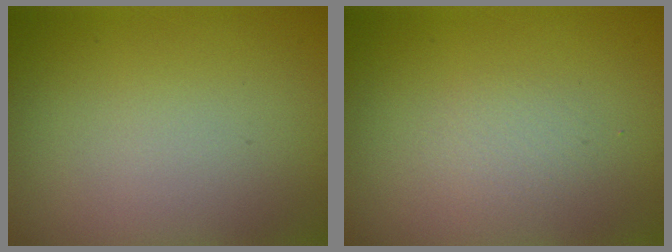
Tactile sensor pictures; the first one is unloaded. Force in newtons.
{"total": 1.2, "press": 1.2, "slide": 0.1}